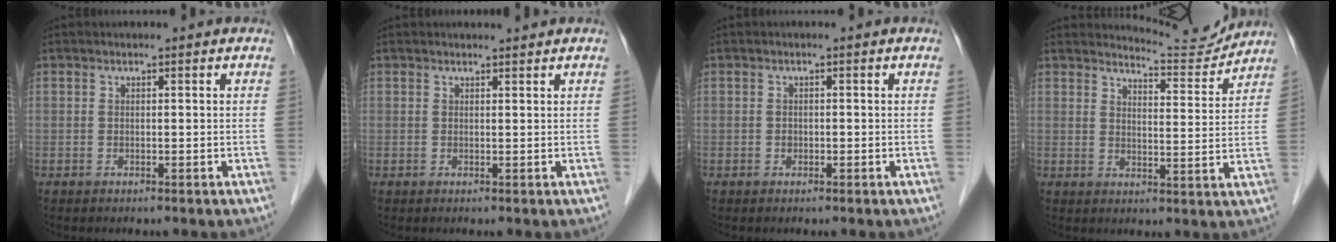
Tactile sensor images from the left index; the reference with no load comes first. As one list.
[{"total": 0.8, "force": [0.8, 0.0, -0.1], "torque": [-0.005, -0.004, 0.012]}, {"total": 0.6, "force": [-0.3, 0.5, 0.3], "torque": [-0.004, 0.003, -0.005]}, {"total": 6.6, "force": [6.5, -0.1, -1.0], "torque": [0.002, -0.018, 0.086]}]